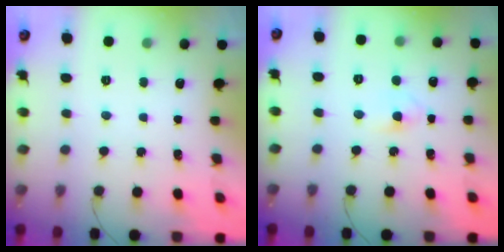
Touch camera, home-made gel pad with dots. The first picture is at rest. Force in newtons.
{"total": 3.2, "press": 3.0, "slide": 1.1}